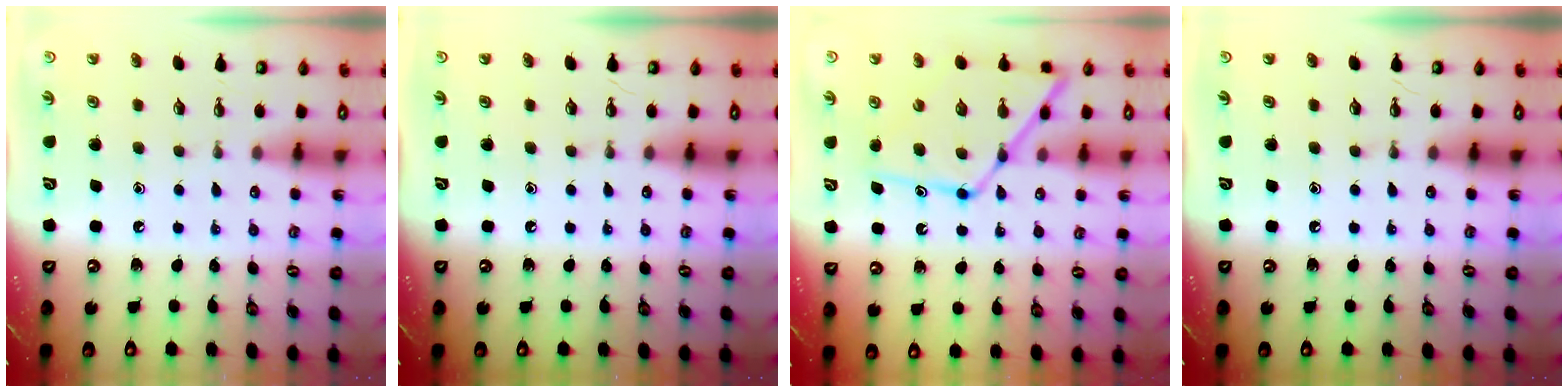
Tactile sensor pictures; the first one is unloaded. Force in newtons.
{"total": 0.0}
{"total": 13.8, "press": 13.7, "slide": 1.3}
{"total": 0.0}